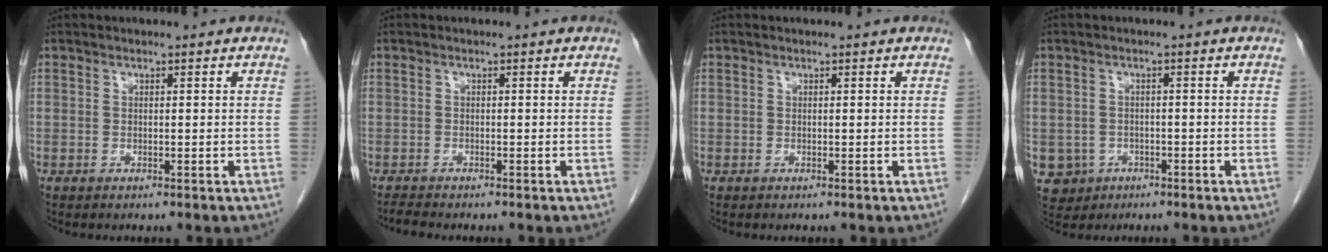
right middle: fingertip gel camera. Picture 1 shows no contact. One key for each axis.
{"total": 1.4, "fx": -1.4, "fy": -0.2, "fz": 0.3, "tx": -0.012, "ty": -0.007, "tz": -0.026}
{"total": 0.0}
{"total": 4.3, "fx": -1.9, "fy": 3.9, "fz": 0.3, "tx": -0.008, "ty": 0.008, "tz": -0.026}